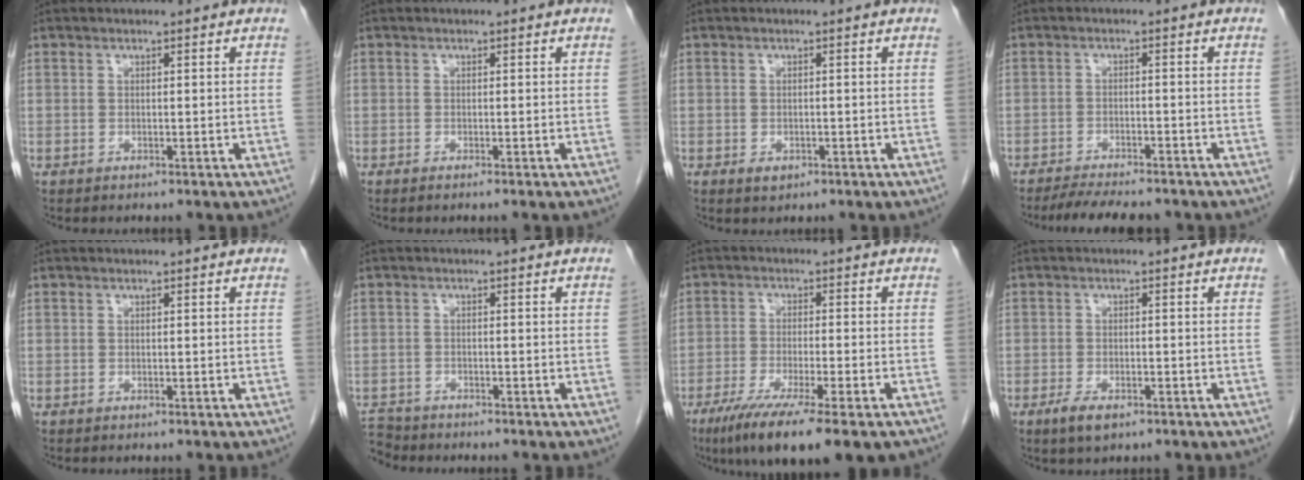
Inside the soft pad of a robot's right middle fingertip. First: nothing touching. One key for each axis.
{"total": 0.6, "fx": -0.4, "fy": -0.2, "fz": 0.4, "tx": -0.006, "ty": 0.002, "tz": -0.010}
{"total": 1.5, "fx": -0.8, "fy": 0.9, "fz": 0.9, "tx": -0.016, "ty": 0.000, "tz": -0.004}
{"total": 8.3, "fx": -7.3, "fy": 1.4, "fz": 3.6, "tx": -0.052, "ty": -0.012, "tz": -0.110}
{"total": 0.0}
{"total": 4.4, "fx": -4.1, "fy": 1.4, "fz": -0.2, "tx": 0.004, "ty": -0.008, "tz": -0.077}
{"total": 13.4, "fx": -9.1, "fy": 1.0, "fz": 9.8, "tx": -0.151, "ty": -0.035, "tz": -0.141}
{"total": 3.3, "fx": -2.0, "fy": 1.2, "fz": 2.3, "tx": -0.052, "ty": -0.004, "tz": -0.031}